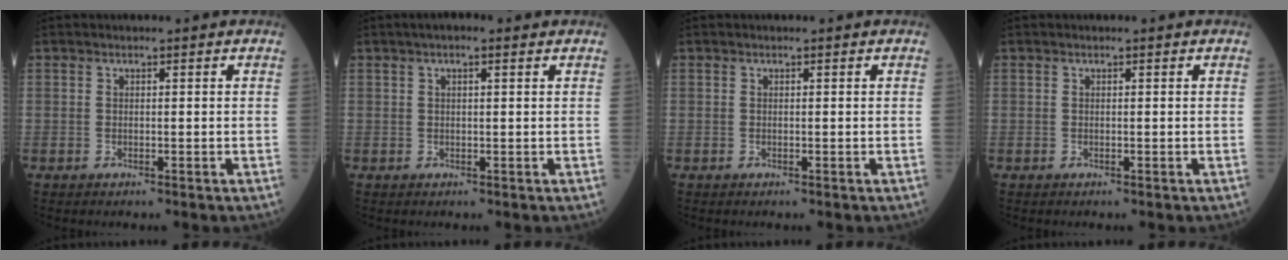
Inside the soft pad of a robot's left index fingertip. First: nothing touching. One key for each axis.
{"total": 2.6, "fx": 1.5, "fy": 0.7, "fz": 2.1, "tx": -0.040, "ty": 0.012, "tz": 0.023}
{"total": 0.0}
{"total": 0.0}